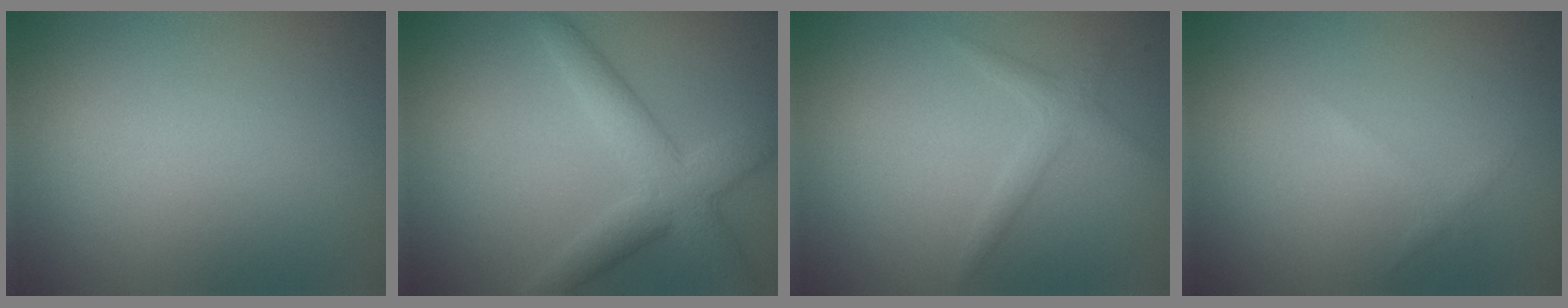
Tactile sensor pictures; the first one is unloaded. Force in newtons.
{"total": 5.1, "press": 5.1, "slide": 0.3}
{"total": 1.6, "press": 1.6, "slide": 0.1}
{"total": 0.7, "press": 0.7, "slide": 0.1}